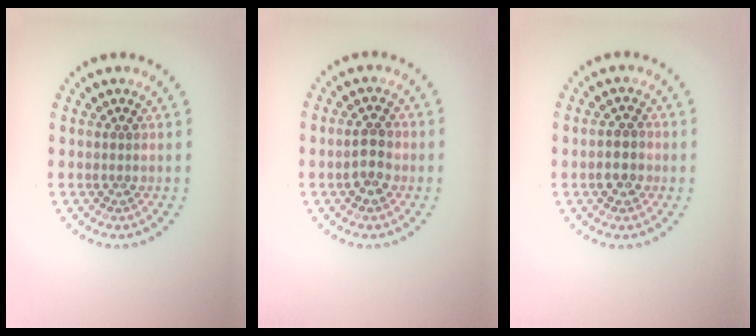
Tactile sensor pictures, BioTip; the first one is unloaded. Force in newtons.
{"total": 2.4, "press": 2.4, "slide": 0.3}
{"total": 2.4, "press": 2.3, "slide": 0.6}